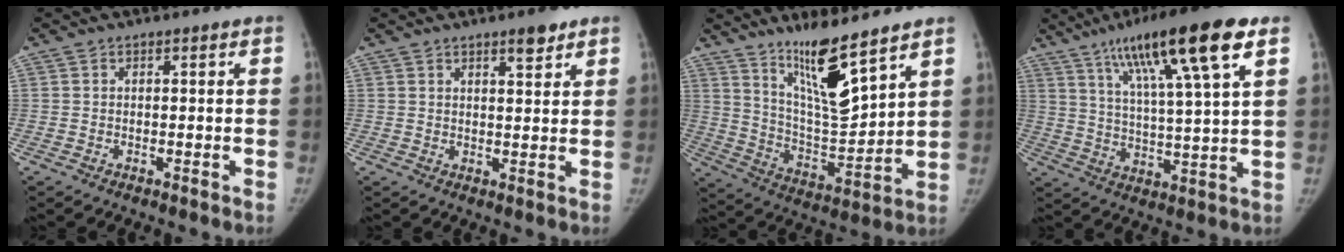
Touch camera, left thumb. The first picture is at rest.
{"total": 3.8, "force": [2.6, 1.2, 2.5], "torque": [-0.026, -0.017, 0.038]}
{"total": 13.5, "force": [9.6, 2.1, 9.2], "torque": [-0.146, -0.081, 0.185]}
{"total": 18.8, "force": [10.0, 2.4, 15.8], "torque": [-0.255, -0.019, 0.167]}